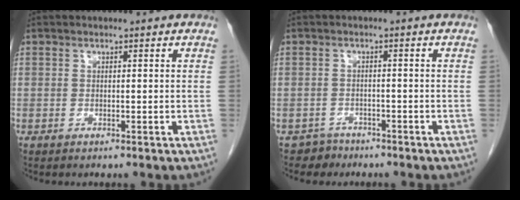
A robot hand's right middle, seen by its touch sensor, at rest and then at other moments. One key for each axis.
{"total": 2.3, "fx": -1.8, "fy": 1.3, "fz": -0.7, "tx": 0.006, "ty": 0.007, "tz": -0.029}